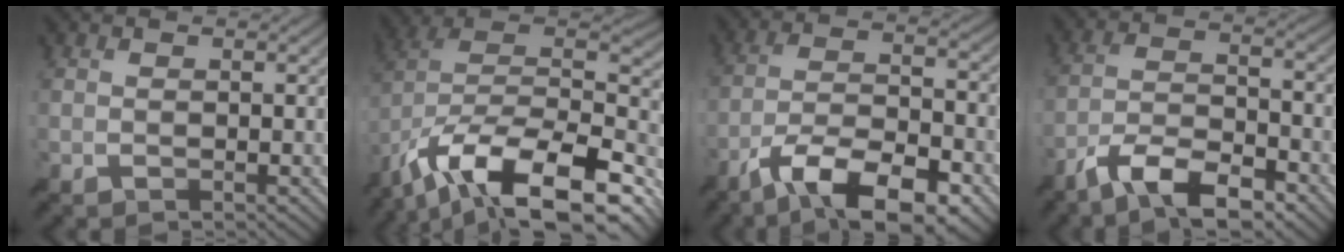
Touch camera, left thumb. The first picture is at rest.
{"total": 19.3, "force": [-11.6, 8.7, 12.7], "torque": [-0.259, -0.017, -0.189]}
{"total": 13.4, "force": [-8.7, 4.2, 9.3], "torque": [-0.172, -0.001, -0.155]}
{"total": 9.6, "force": [-6.9, 2.9, 6.1], "torque": [-0.109, 0.002, -0.138]}